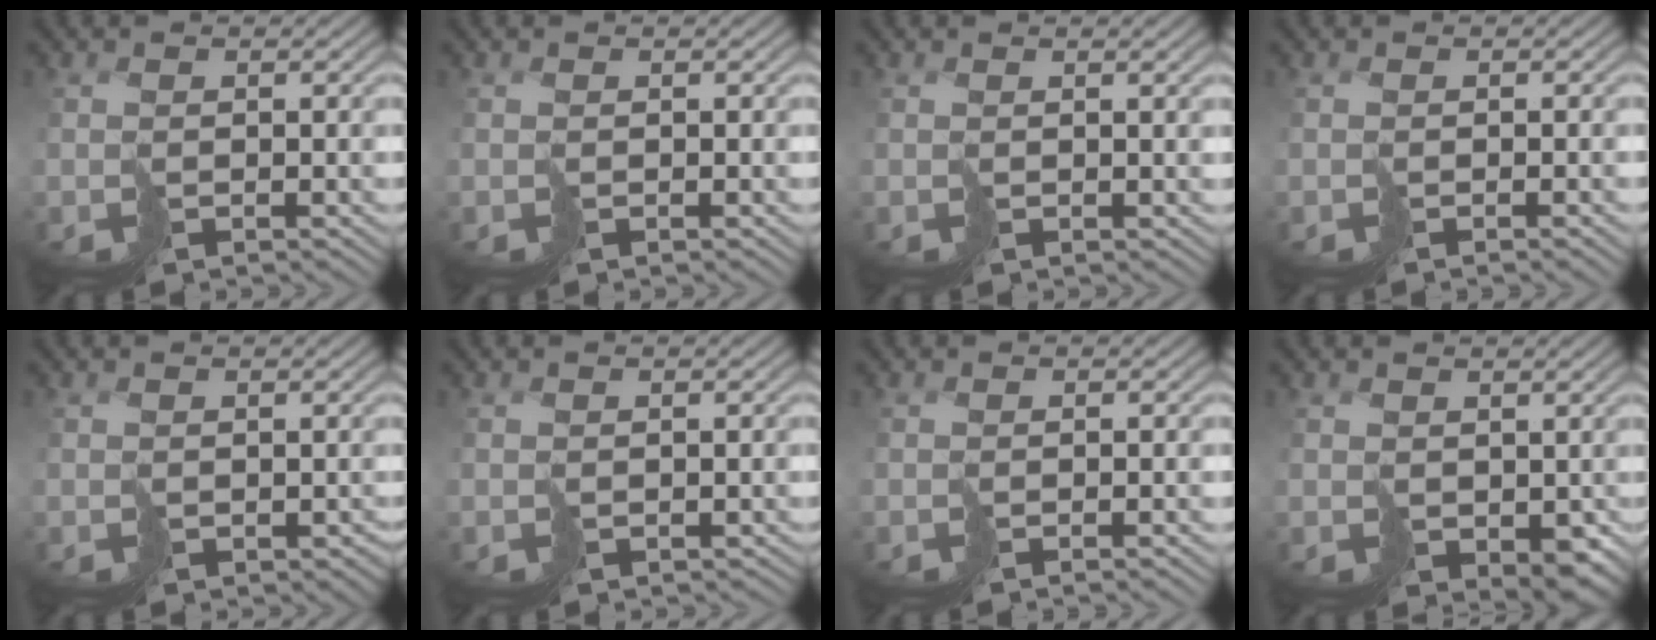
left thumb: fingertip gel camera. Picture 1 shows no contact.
{"total": 0.0}
{"total": 1.3, "force": [0.9, -0.2, 1.0], "torque": [-0.015, 0.004, 0.019]}
{"total": 0.9, "force": [-0.8, -0.3, 0.3], "torque": [-0.003, 0.003, -0.012]}
{"total": 0.9, "force": [-0.1, 0.8, 0.3], "torque": [-0.002, -0.004, -0.001]}
{"total": 1.0, "force": [-0.5, 0.7, 0.5], "torque": [-0.004, -0.003, -0.008]}
{"total": 1.1, "force": [-0.9, -0.3, 0.4], "torque": [-0.004, 0.003, -0.013]}
{"total": 2.9, "force": [0.4, 2.2, 1.9], "torque": [-0.039, -0.013, 0.015]}